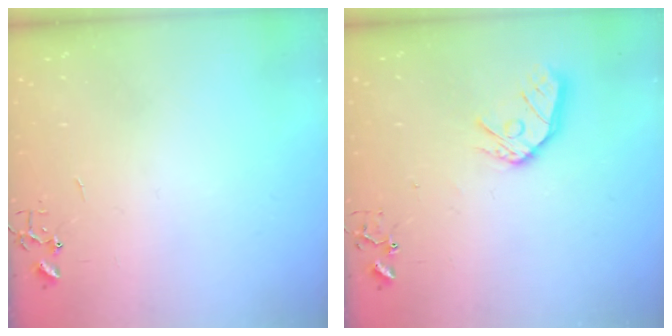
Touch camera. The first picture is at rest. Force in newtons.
{"total": 11.3, "press": 11.2, "slide": 1.3}